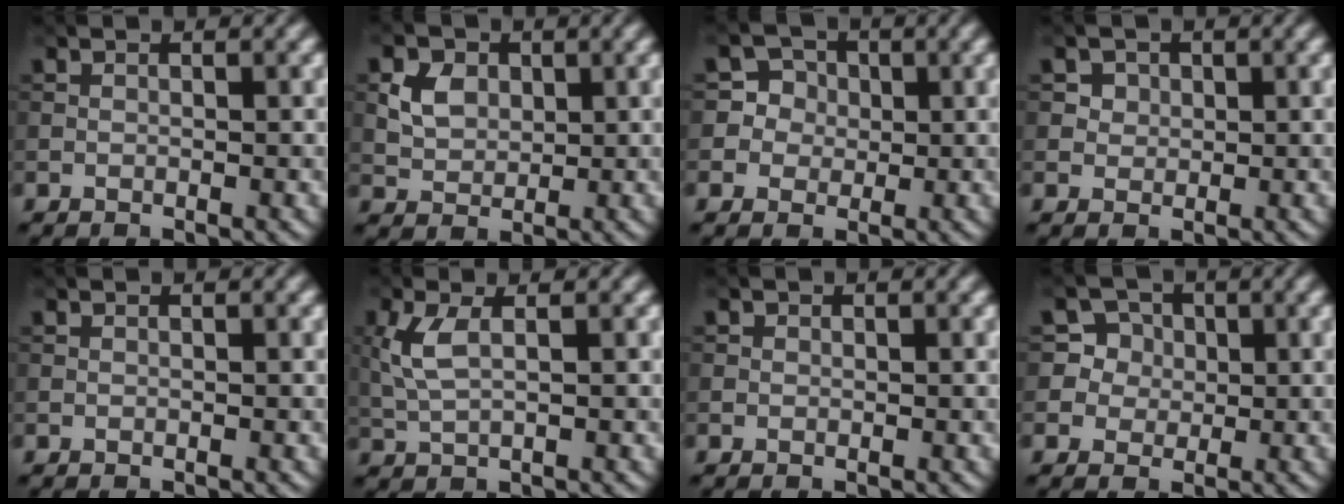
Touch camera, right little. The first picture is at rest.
{"total": 2.3, "force": [0.2, 2.0, 1.2], "torque": [-0.027, 0.001, 0.011]}
{"total": 3.3, "force": [0.1, 3.3, 0.3], "torque": [0.008, 0.011, 0.007]}
{"total": 1.8, "force": [0.8, 1.6, 0.5], "torque": [-0.024, 0.000, 0.032]}
{"total": 0.0}
{"total": 2.5, "force": [0.3, 0.9, 2.4], "torque": [-0.063, 0.005, 0.016]}
{"total": 0.5, "force": [-0.2, -0.1, -0.4], "torque": [0.009, 0.002, 0.006]}
{"total": 4.3, "force": [1.2, 4.0, 0.8], "torque": [-0.012, 0.013, 0.027]}